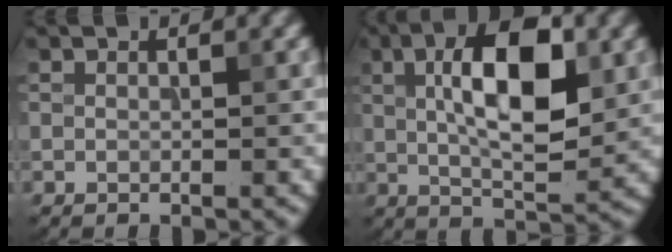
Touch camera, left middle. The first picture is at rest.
{"total": 9.4, "force": [1.8, 3.6, 8.4], "torque": [-0.130, 0.011, 0.025]}